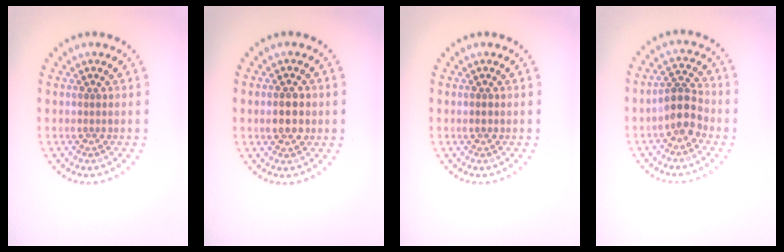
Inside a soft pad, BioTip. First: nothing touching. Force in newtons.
{"total": 2.9, "press": 2.9, "slide": 0.2}
{"total": 0.8, "press": 0.8, "slide": 0.1}
{"total": 3.6, "press": 3.4, "slide": 1.4}